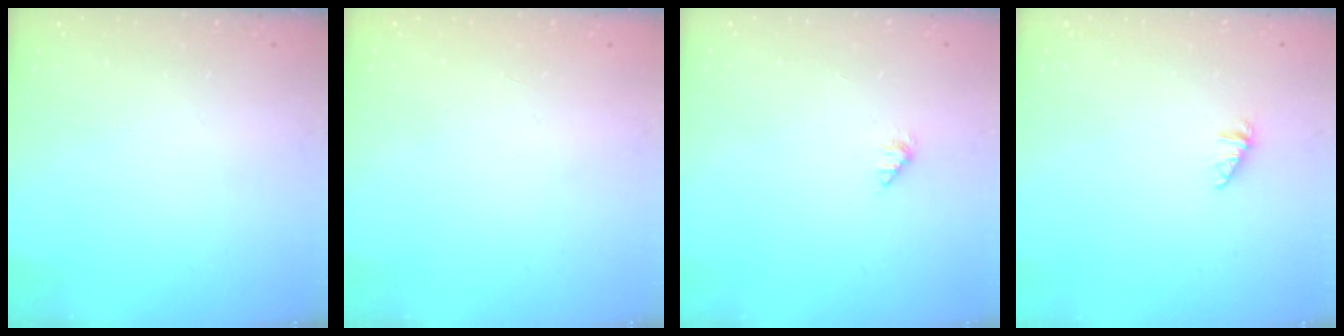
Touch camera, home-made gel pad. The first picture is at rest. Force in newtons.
{"total": 0.0}
{"total": 1.1, "press": 1.0, "slide": 0.2}
{"total": 1.1, "press": 1.1, "slide": 0.1}